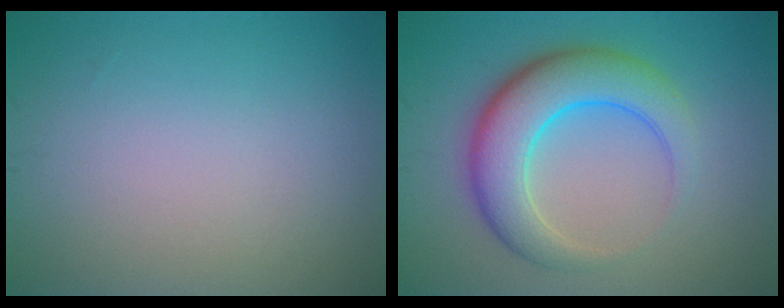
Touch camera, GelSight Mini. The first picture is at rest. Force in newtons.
{"total": 7.1, "press": 7.1, "slide": 0.1}